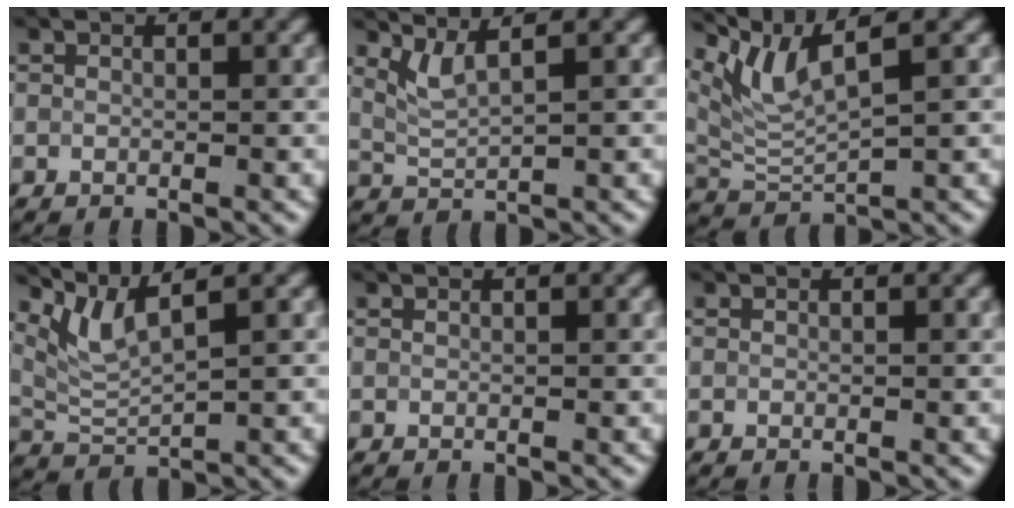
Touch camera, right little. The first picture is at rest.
{"total": 2.6, "force": [1.7, 0.5, 1.9], "torque": [-0.038, -0.004, 0.040]}
{"total": 5.3, "force": [3.3, 1.1, 4.0], "torque": [-0.092, 0.002, 0.074]}
{"total": 4.0, "force": [2.7, 0.7, 2.9], "torque": [-0.069, 0.002, 0.063]}
{"total": 0.0}
{"total": 0.0}